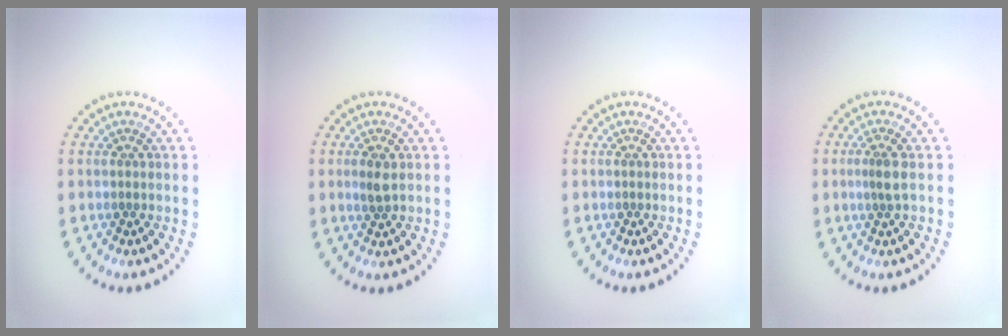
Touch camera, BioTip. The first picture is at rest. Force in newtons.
{"total": 1.5, "press": 1.4, "slide": 0.3}
{"total": 0.0}
{"total": 1.2, "press": 0.8, "slide": 0.9}